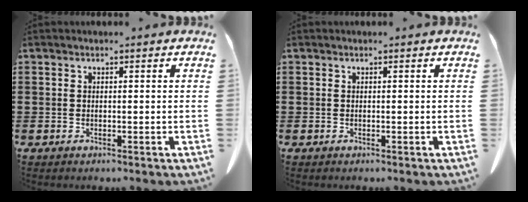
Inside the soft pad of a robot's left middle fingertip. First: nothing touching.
{"total": 0.0}